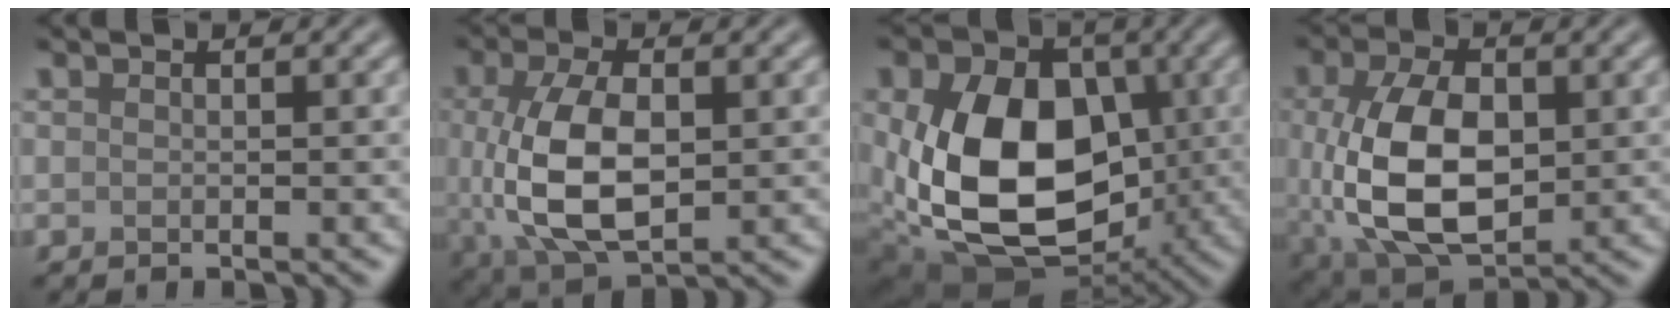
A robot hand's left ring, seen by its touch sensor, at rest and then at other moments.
{"total": 8.5, "force": [-0.2, 4.6, 7.1], "torque": [-0.155, -0.008, 0.001]}
{"total": 13.9, "force": [-0.8, 10.0, 9.7], "torque": [-0.190, -0.031, -0.013]}
{"total": 10.3, "force": [-0.6, 6.1, 8.3], "torque": [-0.174, -0.009, -0.009]}